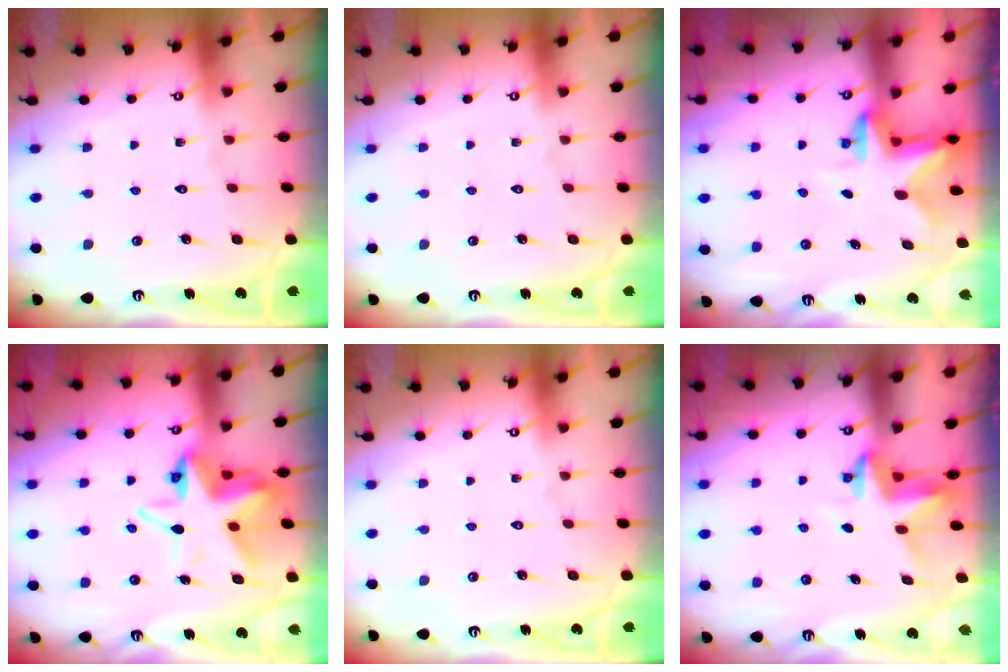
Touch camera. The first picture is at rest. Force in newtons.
{"total": 0.0}
{"total": 2.5, "press": 2.4, "slide": 0.4}
{"total": 10.1, "press": 9.9, "slide": 2.0}
{"total": 0.0}
{"total": 3.9, "press": 3.9, "slide": 0.3}